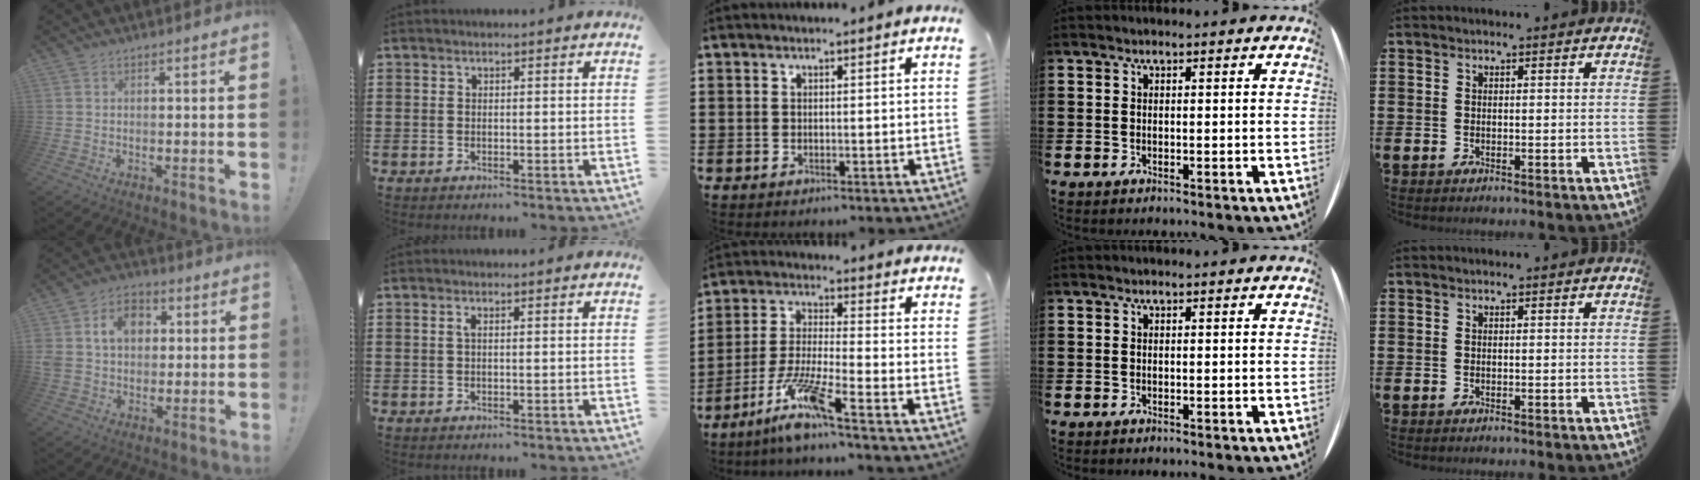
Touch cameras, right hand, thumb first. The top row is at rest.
{"thumb": {"total": 11.6, "force": [2.9, 9.2, 6.4], "torque": [-0.097, 0.004, 0.060]}, "index": {"total": 0.8, "force": [0.0, 0.1, 0.8], "torque": [-0.015, -0.003, 0.000]}, "middle": {"total": 8.1, "force": [-5.9, 0.4, 5.5], "torque": [-0.114, -0.009, -0.114]}}